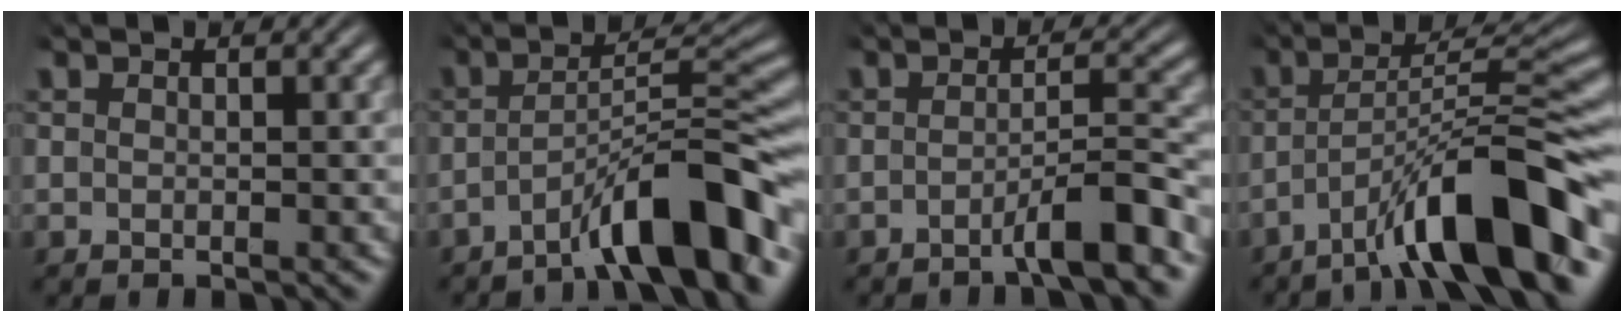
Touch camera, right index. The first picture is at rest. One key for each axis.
{"total": 7.4, "fx": -4.0, "fy": 1.1, "fz": 6.1, "tx": -0.098, "ty": -0.001, "tz": -0.059}
{"total": 3.7, "fx": -2.4, "fy": -0.1, "fz": 2.9, "tx": -0.038, "ty": 0.002, "tz": -0.043}
{"total": 8.3, "fx": -3.8, "fy": 1.2, "fz": 7.3, "tx": -0.113, "ty": 0.008, "tz": -0.057}